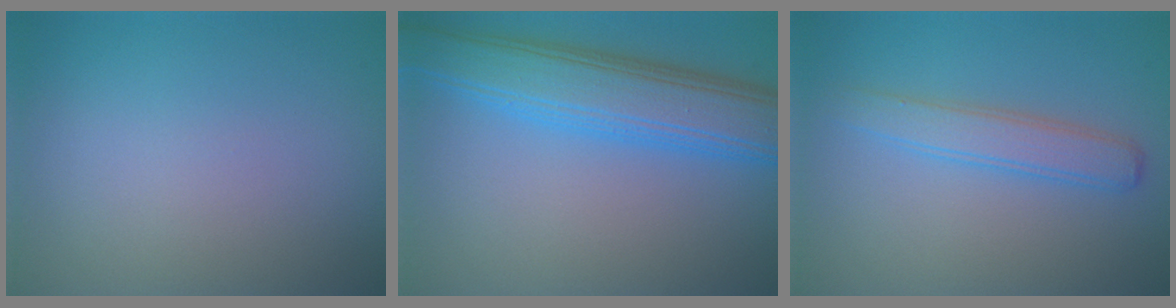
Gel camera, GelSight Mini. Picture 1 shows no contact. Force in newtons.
{"total": 7.8, "press": 7.8, "slide": 0.3}
{"total": 2.9, "press": 2.9, "slide": 0.1}